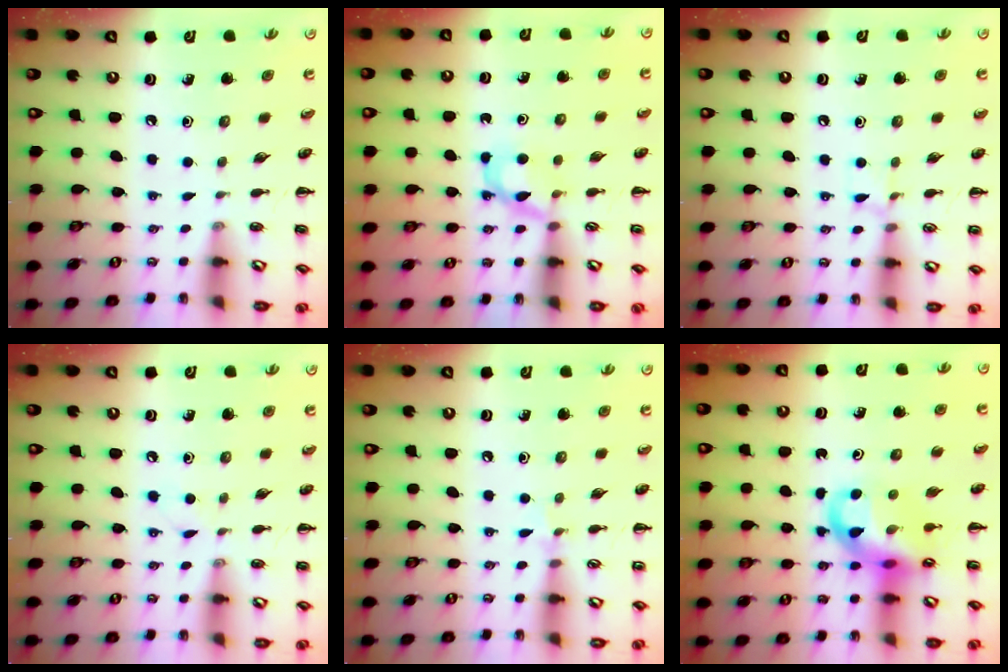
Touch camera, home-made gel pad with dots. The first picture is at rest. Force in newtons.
{"total": 4.5, "press": 4.3, "slide": 1.2}
{"total": 4.8, "press": 4.6, "slide": 1.5}
{"total": 2.9, "press": 2.8, "slide": 0.9}
{"total": 4.8, "press": 4.5, "slide": 1.7}
{"total": 13.4, "press": 12.9, "slide": 3.5}